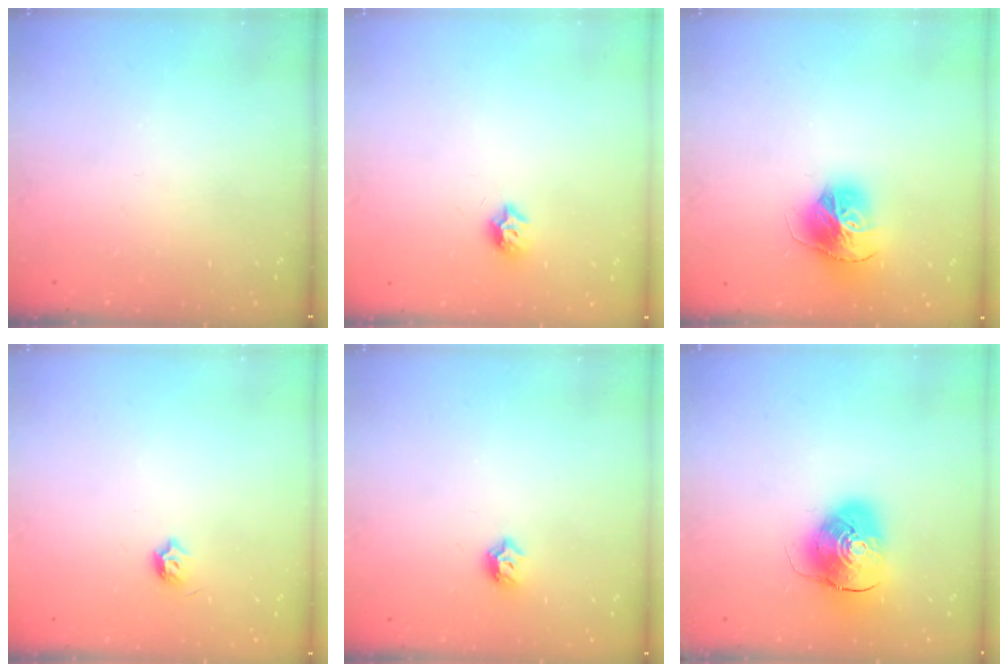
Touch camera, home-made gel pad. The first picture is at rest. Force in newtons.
{"total": 6.9, "press": 6.9, "slide": 0.3}
{"total": 15.6, "press": 15.5, "slide": 1.6}
{"total": 4.0, "press": 3.8, "slide": 1.0}
{"total": 5.6, "press": 5.5, "slide": 0.9}
{"total": 10.8, "press": 10.6, "slide": 1.9}